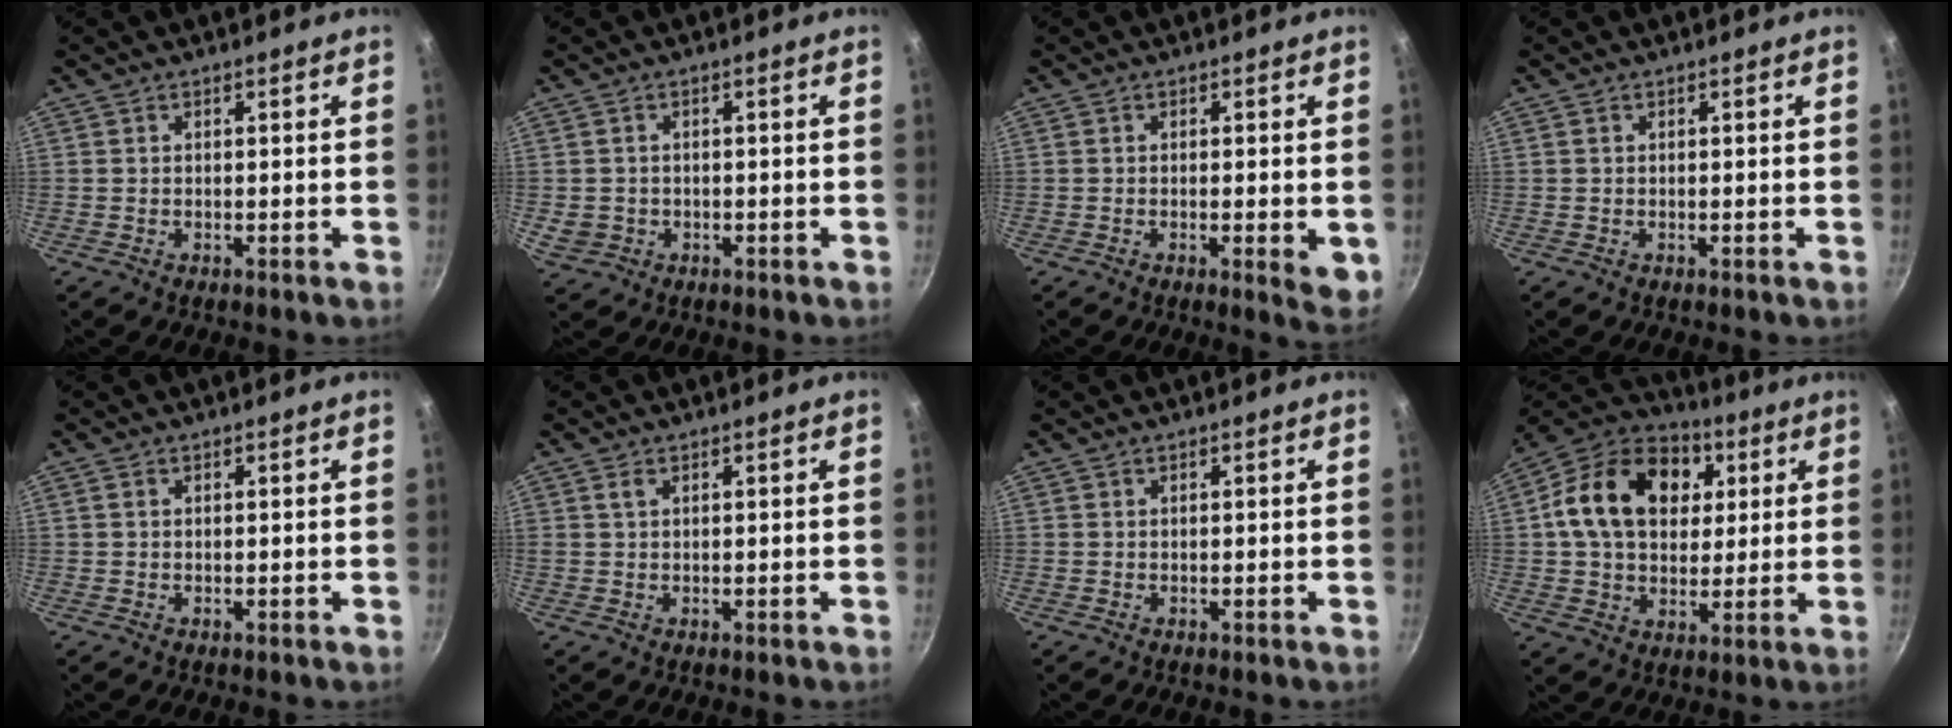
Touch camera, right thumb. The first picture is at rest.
{"total": 3.2, "force": [-0.6, 2.9, 1.2], "torque": [-0.022, 0.005, 0.002]}
{"total": 4.7, "force": [-0.9, 1.3, 4.4], "torque": [-0.056, -0.011, -0.012]}
{"total": 0.0}
{"total": 0.5, "force": [0.1, 0.4, 0.3], "torque": [-0.004, 0.002, 0.002]}
{"total": 1.1, "force": [0.5, 0.6, 0.8], "torque": [-0.014, 0.001, 0.010]}
{"total": 0.0}
{"total": 20.2, "force": [5.0, 14.7, 13.0], "torque": [-0.195, 0.014, 0.071]}